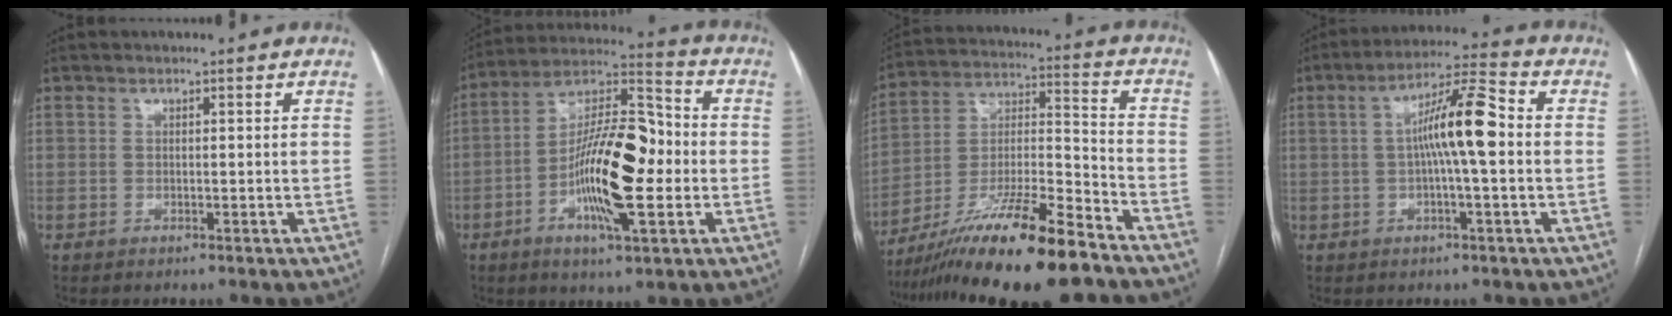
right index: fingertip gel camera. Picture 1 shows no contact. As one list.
[{"total": 16.9, "force": [-3.1, 4.4, 16.0], "torque": [-0.294, 0.015, -0.051]}, {"total": 19.9, "force": [-14.7, 1.7, 13.3], "torque": [-0.241, -0.024, -0.260]}, {"total": 9.8, "force": [0.2, 0.9, 9.8], "torque": [-0.172, 0.023, -0.002]}]